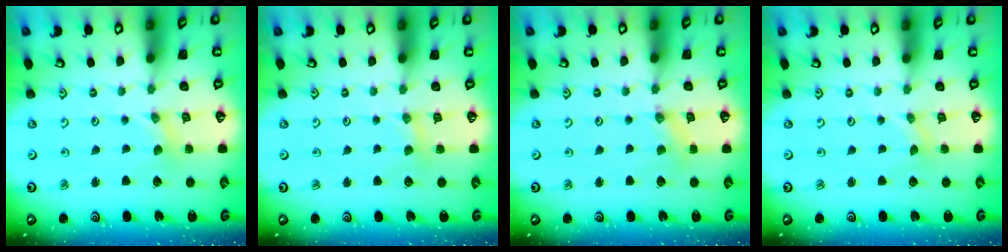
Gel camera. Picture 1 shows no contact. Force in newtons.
{"total": 2.1, "press": 2.1, "slide": 0.3}
{"total": 1.7, "press": 1.7, "slide": 0.3}
{"total": 0.0}